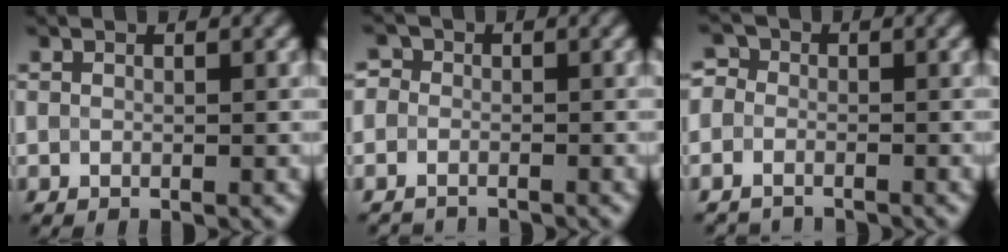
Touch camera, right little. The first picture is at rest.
{"total": 3.1, "force": [-1.5, 2.7, 0.5], "torque": [0.014, 0.017, -0.045]}
{"total": 3.8, "force": [-2.1, 3.0, 0.7], "torque": [0.011, 0.019, -0.051]}